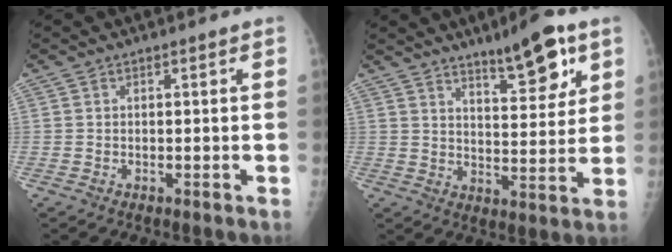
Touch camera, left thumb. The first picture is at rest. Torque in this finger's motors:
{"motor_torque": [0.26, 0.24, 0.07, -0.26, 0.11]}